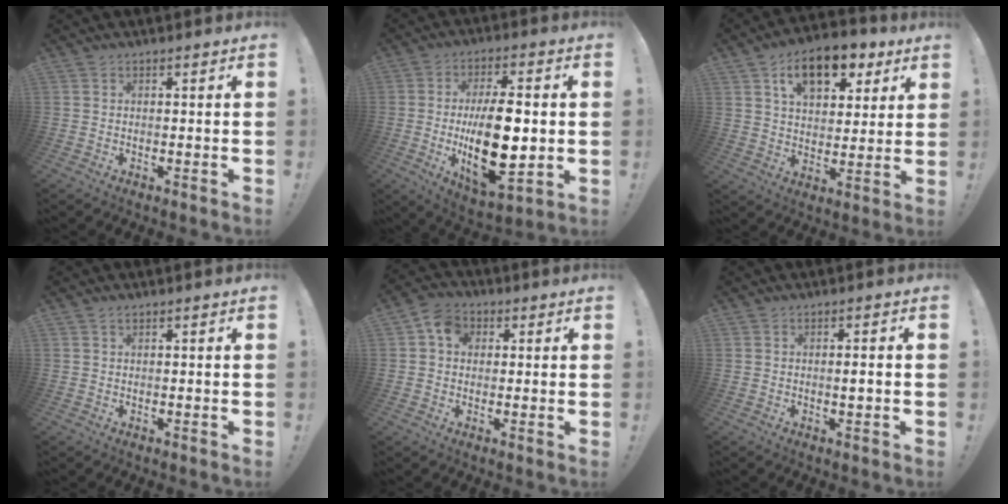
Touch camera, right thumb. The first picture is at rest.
{"total": 19.6, "force": [-1.1, 9.0, 17.4], "torque": [-0.296, -0.009, -0.014]}
{"total": 14.4, "force": [7.8, 8.5, 8.6], "torque": [-0.127, -0.033, 0.137]}
{"total": 0.6, "force": [0.5, 0.3, 0.3], "torque": [0.002, -0.003, 0.007]}
{"total": 7.1, "force": [1.9, 5.7, 3.8], "torque": [-0.059, 0.006, 0.037]}
{"total": 1.8, "force": [-0.2, 0.0, 1.8], "torque": [-0.024, -0.004, -0.007]}